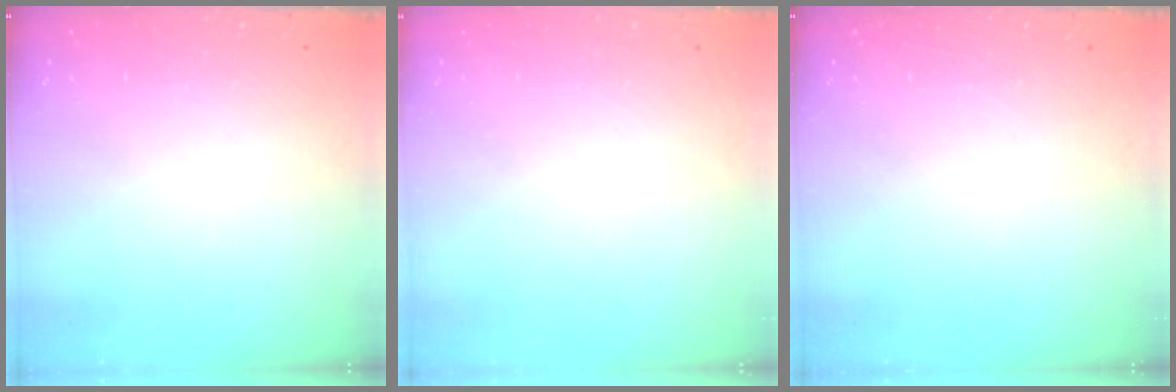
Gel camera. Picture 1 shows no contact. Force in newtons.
{"total": 1.6, "press": 1.6, "slide": 0.1}
{"total": 0.0}